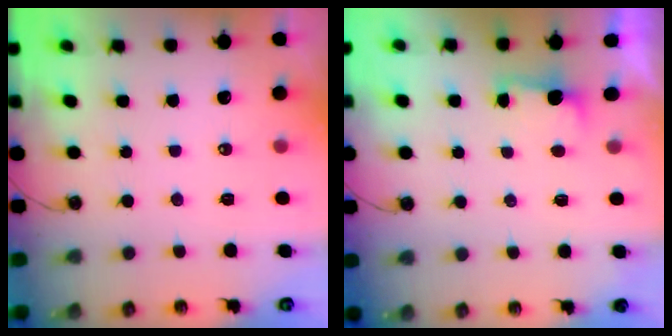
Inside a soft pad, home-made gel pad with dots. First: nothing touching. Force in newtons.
{"total": 3.1, "press": 3.0, "slide": 0.9}